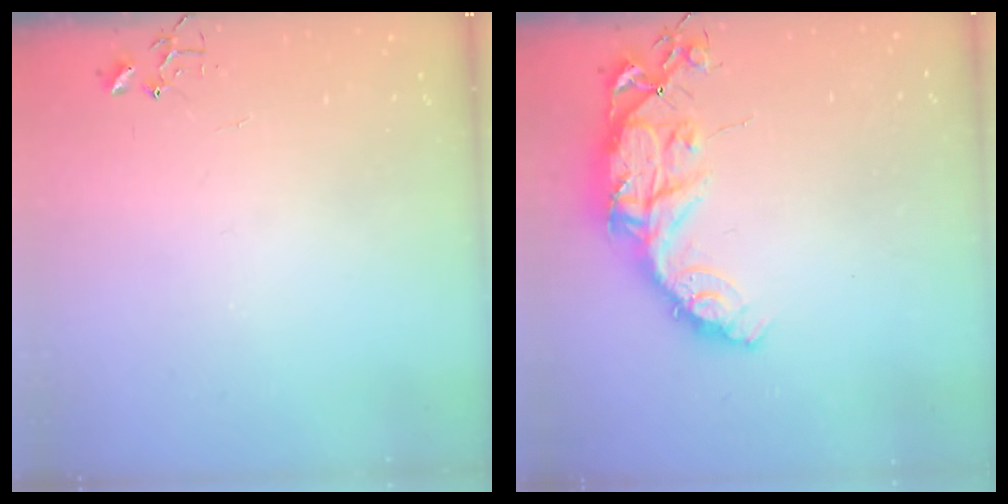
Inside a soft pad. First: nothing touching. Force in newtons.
{"total": 14.9, "press": 14.8, "slide": 1.3}